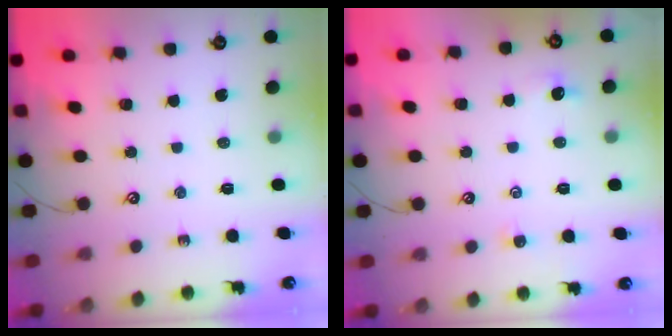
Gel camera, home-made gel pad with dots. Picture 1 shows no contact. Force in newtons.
{"total": 0.0}